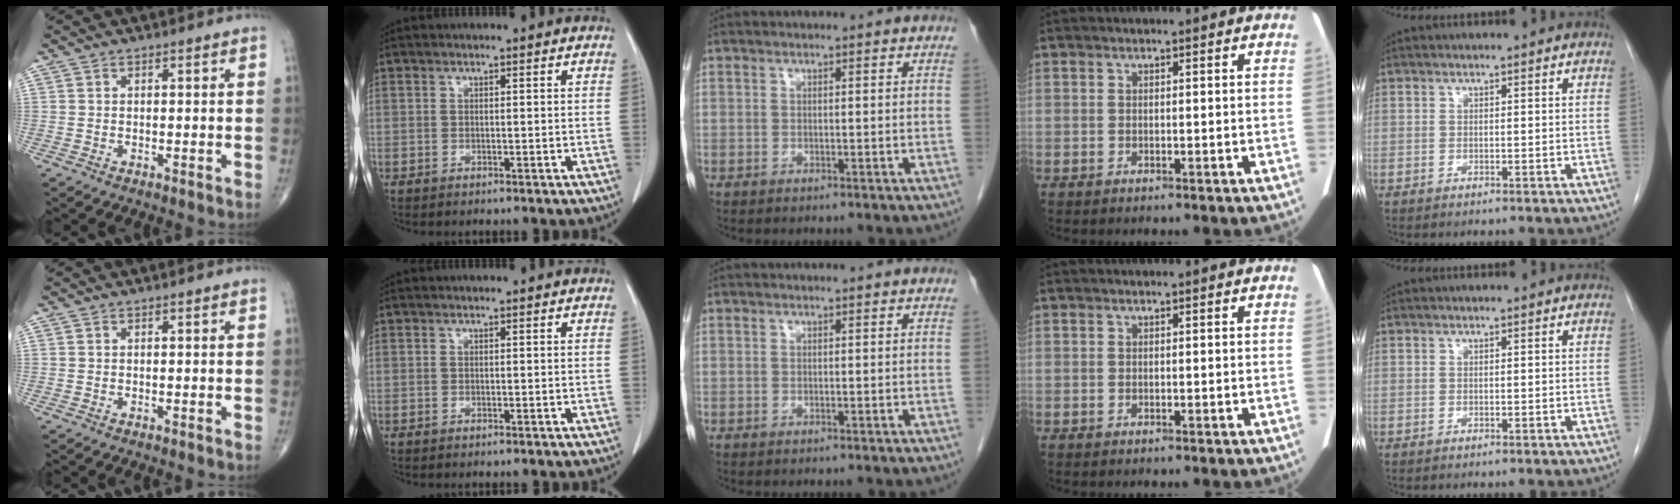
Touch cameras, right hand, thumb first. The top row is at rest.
{}